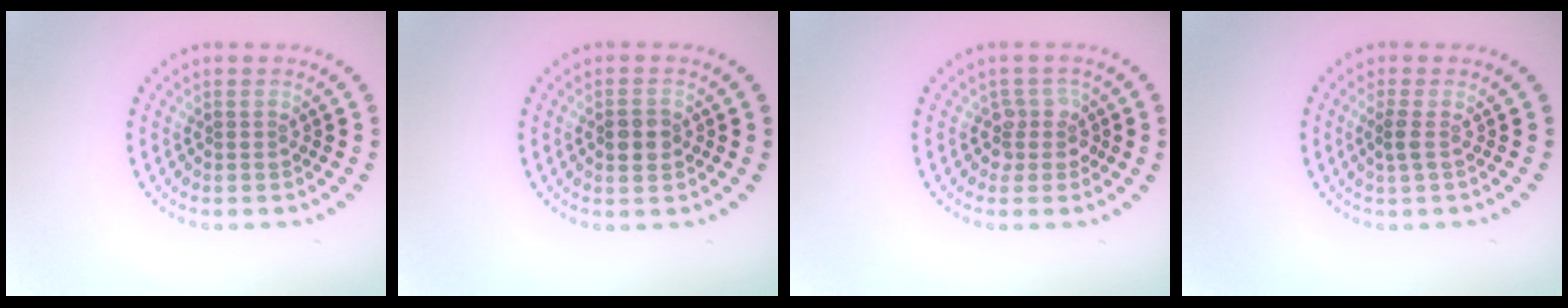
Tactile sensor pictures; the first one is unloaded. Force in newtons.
{"total": 2.6, "press": 2.6, "slide": 0.2}
{"total": 2.0, "press": 1.6, "slide": 1.2}
{"total": 1.3, "press": 1.0, "slide": 0.8}